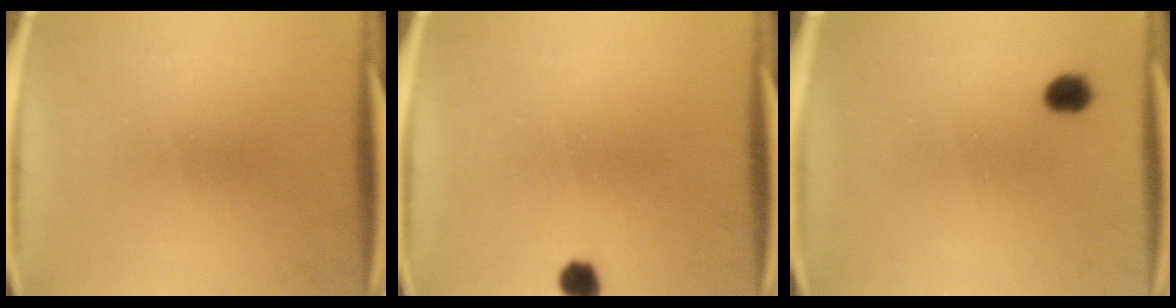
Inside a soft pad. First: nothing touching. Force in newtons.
{"total": 2.6}
{"total": 2.7}